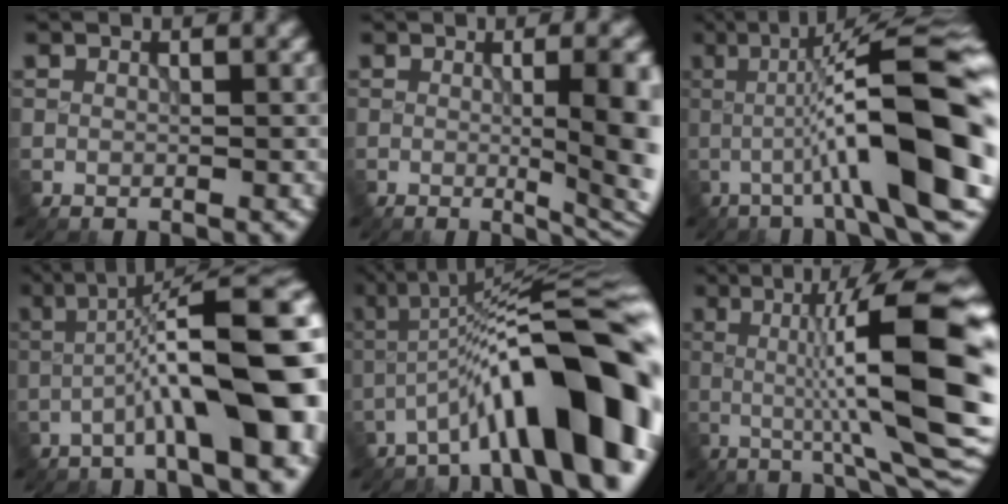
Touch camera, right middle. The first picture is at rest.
{"total": 8.0, "force": [0.0, 2.0, 7.7], "torque": [-0.082, -0.007, 0.005]}
{"total": 13.3, "force": [-1.3, 1.9, 13.1], "torque": [-0.184, 0.024, -0.025]}
{"total": 13.0, "force": [-2.2, 2.8, 12.5], "torque": [-0.165, 0.025, -0.035]}
{"total": 13.8, "force": [-5.5, 3.3, 12.3], "torque": [-0.178, 0.018, -0.086]}
{"total": 13.9, "force": [0.2, 2.2, 13.7], "torque": [-0.191, 0.021, 0.000]}